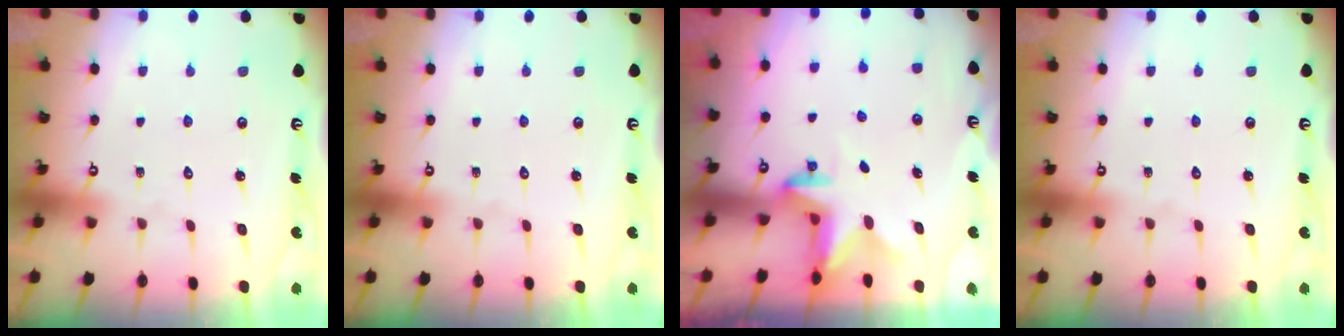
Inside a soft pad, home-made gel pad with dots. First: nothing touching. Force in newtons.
{"total": 0.0}
{"total": 2.8, "press": 2.8, "slide": 0.6}
{"total": 0.0}